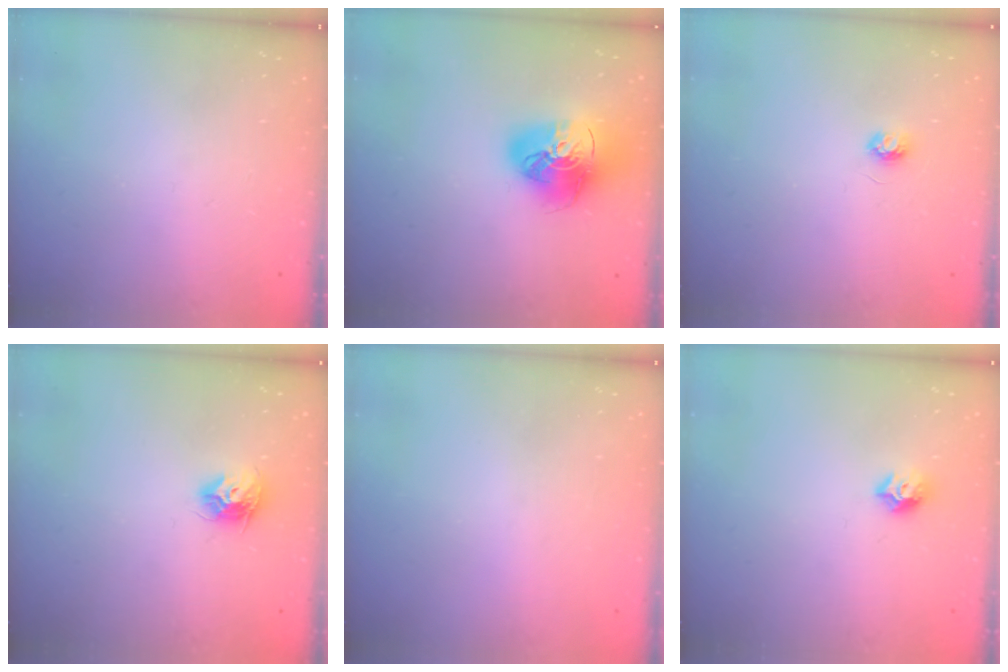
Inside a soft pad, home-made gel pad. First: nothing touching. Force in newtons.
{"total": 17.6, "press": 17.5, "slide": 1.7}
{"total": 3.4, "press": 3.4, "slide": 0.4}
{"total": 8.9, "press": 8.9, "slide": 0.1}
{"total": 0.9, "press": 0.9, "slide": 0.1}
{"total": 8.2, "press": 8.1, "slide": 1.0}